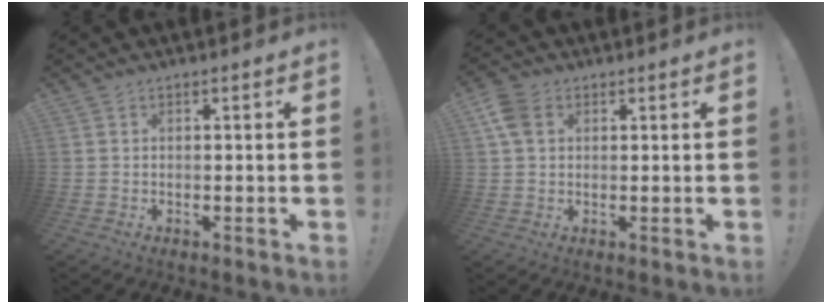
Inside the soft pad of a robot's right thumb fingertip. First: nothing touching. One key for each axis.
{"total": 6.6, "fx": 2.3, "fy": 4.8, "fz": 4.0, "tx": -0.070, "ty": 0.002, "tz": 0.046}